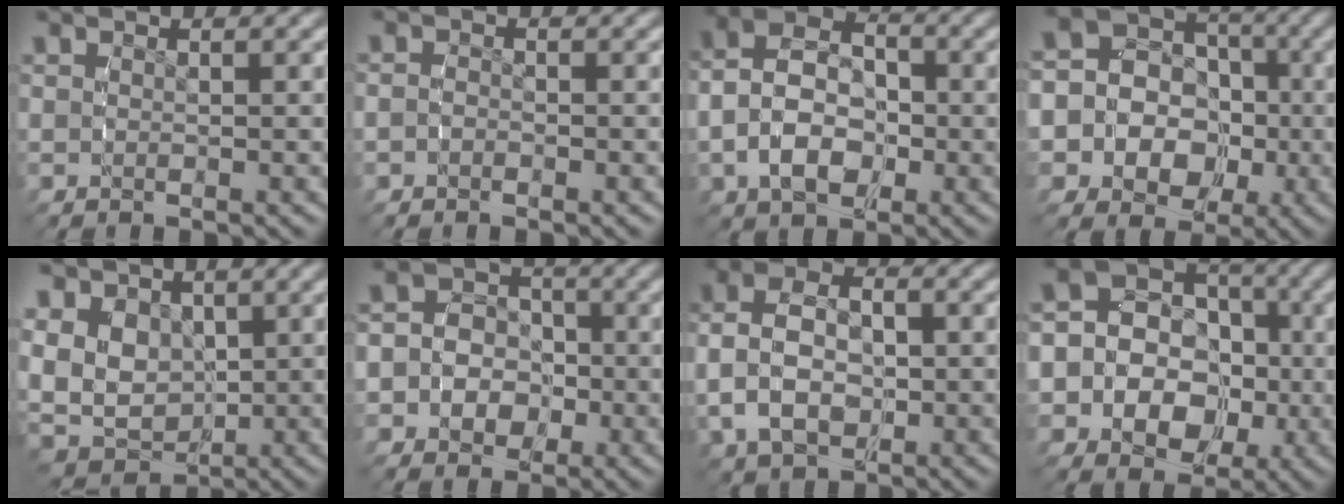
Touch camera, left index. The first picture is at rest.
{"total": 1.0, "force": [-0.9, 0.4, 0.1], "torque": [-0.009, -0.010, -0.014]}
{"total": 9.6, "force": [-0.2, 7.5, 6.0], "torque": [-0.117, -0.009, -0.009]}
{"total": 15.7, "force": [-1.8, 14.0, 6.9], "torque": [-0.179, -0.055, -0.034]}
{"total": 9.9, "force": [0.1, 8.4, 5.2], "torque": [-0.135, -0.044, 0.018]}
{"total": 9.9, "force": [-1.9, 9.1, 3.6], "torque": [-0.095, -0.031, -0.040]}
{"total": 7.3, "force": [-0.4, 5.5, 4.8], "torque": [-0.105, -0.014, -0.001]}
{"total": 15.5, "force": [-1.3, 13.6, 7.4], "torque": [-0.181, -0.045, -0.028]}